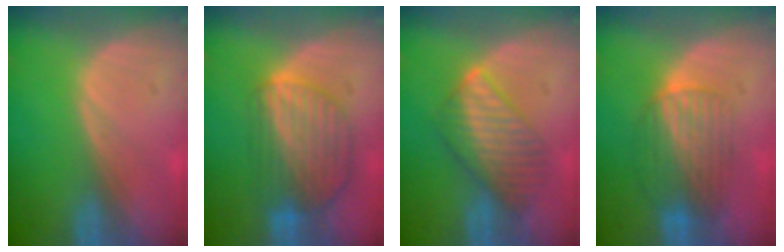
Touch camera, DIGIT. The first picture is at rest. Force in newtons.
{"total": 8.7, "press": 7.6, "slide": 4.1}
{"total": 6.8, "press": 6.8, "slide": 0.2}
{"total": 6.5, "press": 6.4, "slide": 1.0}